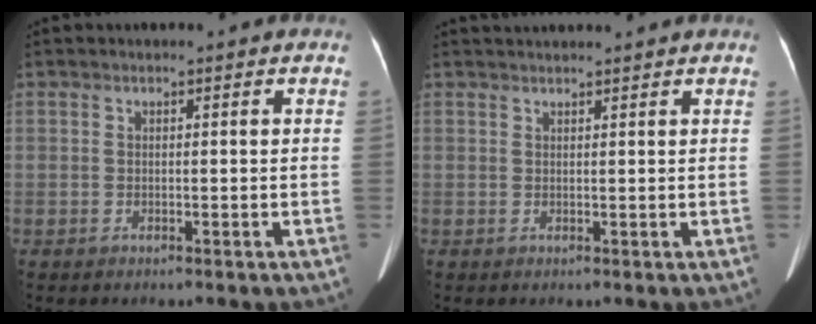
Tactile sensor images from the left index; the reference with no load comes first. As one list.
[{"total": 4.8, "force": [4.6, -0.1, 1.4], "torque": [-0.017, 0.033, 0.062]}]